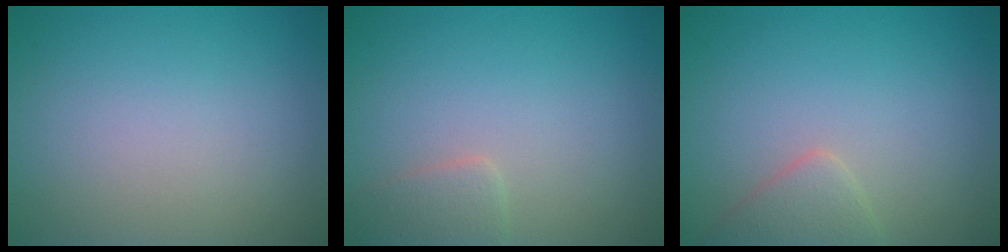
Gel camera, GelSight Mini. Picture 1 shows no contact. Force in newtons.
{"total": 1.7, "press": 1.7, "slide": 0.1}
{"total": 2.2, "press": 2.2, "slide": 0.1}